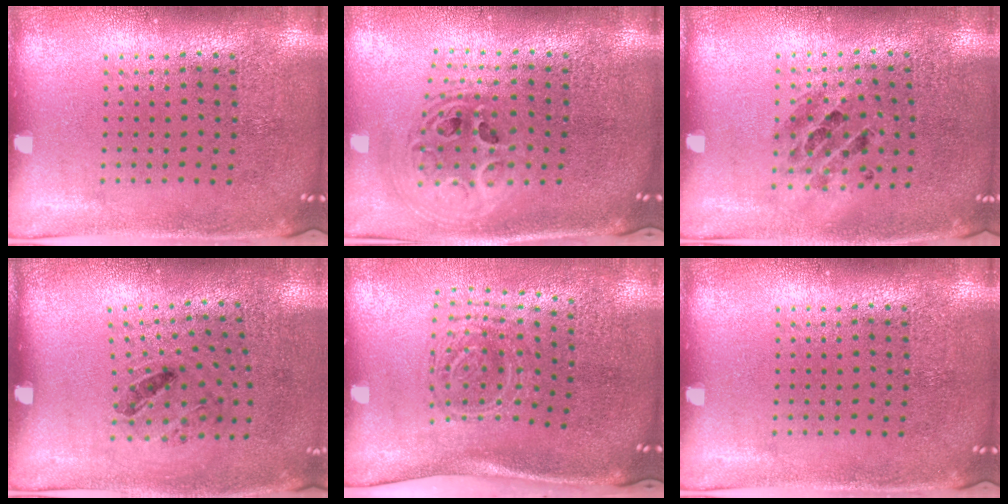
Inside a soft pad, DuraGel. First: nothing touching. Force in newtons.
{"total": 2.4, "press": 1.8, "slide": 1.5}
{"total": 1.1, "press": 1.0, "slide": 0.2}
{"total": 1.3, "press": 0.7, "slide": 1.1}
{"total": 1.8, "press": 1.3, "slide": 1.3}
{"total": 0.0}